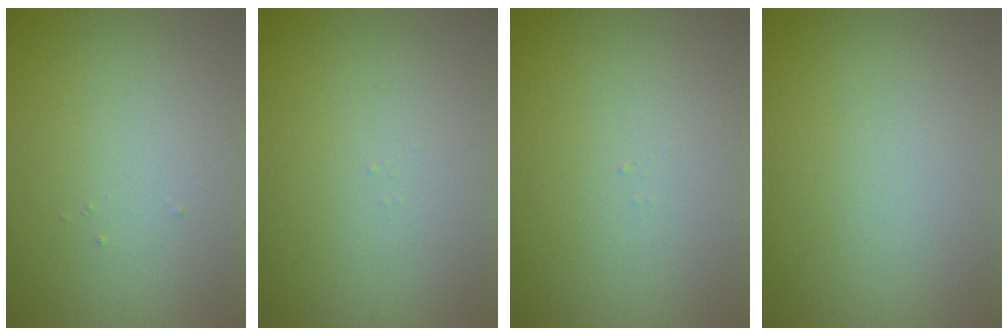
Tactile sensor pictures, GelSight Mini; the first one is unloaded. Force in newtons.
{"total": 0.0}
{"total": 0.0}
{"total": 0.0}